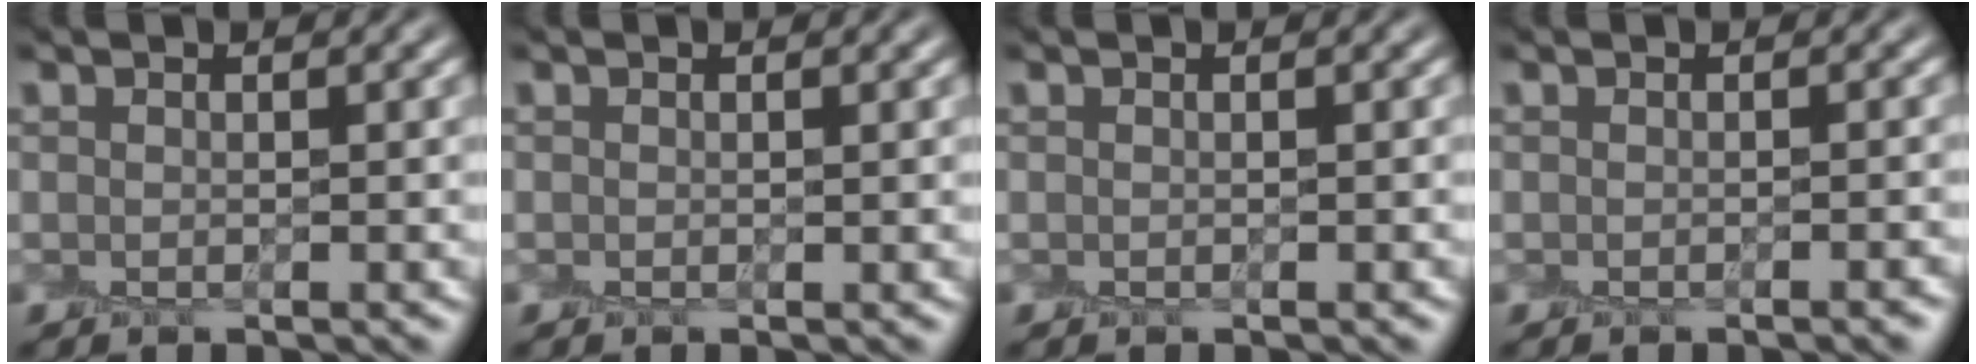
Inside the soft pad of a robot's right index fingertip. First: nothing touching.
{"total": 0.0}
{"total": 0.0}
{"total": 1.1, "force": [-0.7, 0.2, 0.9], "torque": [-0.009, -0.001, -0.009]}